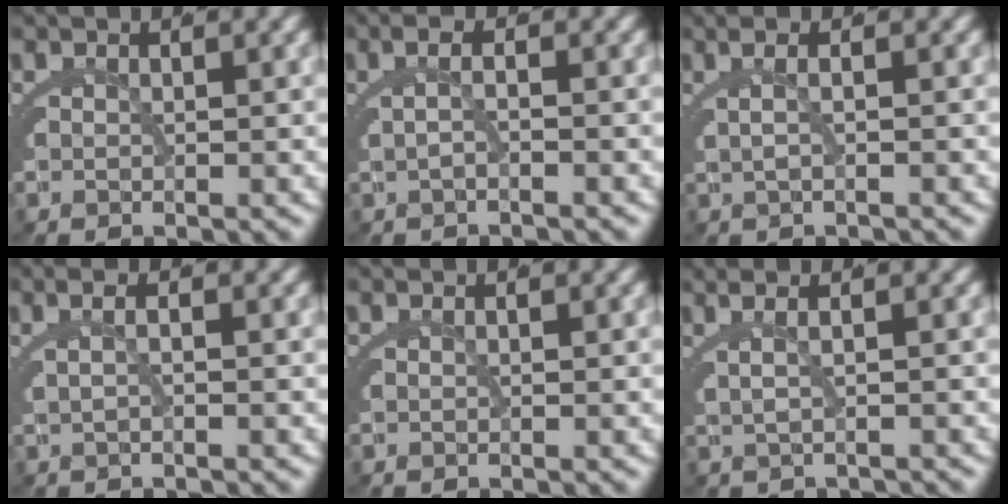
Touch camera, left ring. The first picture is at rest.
{"total": 1.7, "force": [-0.5, 0.1, 1.6], "torque": [-0.027, 0.008, -0.010]}
{"total": 2.0, "force": [0.2, 0.0, 1.9], "torque": [-0.028, 0.017, 0.000]}
{"total": 1.7, "force": [0.1, 0.2, 1.7], "torque": [-0.025, 0.014, 0.000]}
{"total": 0.0}
{"total": 2.5, "force": [0.6, 0.7, 2.3], "torque": [-0.031, 0.020, 0.008]}